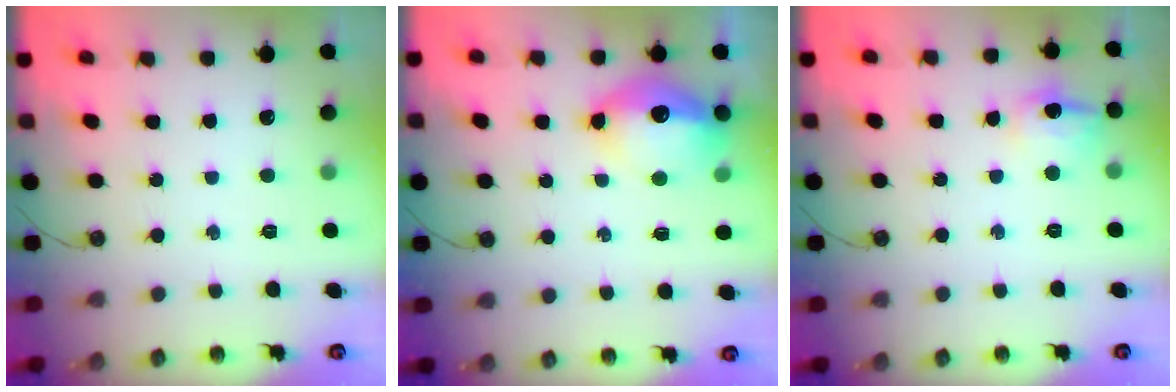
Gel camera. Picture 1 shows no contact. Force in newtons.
{"total": 13.4, "press": 13.3, "slide": 1.5}
{"total": 11.2, "press": 11.2, "slide": 1.0}